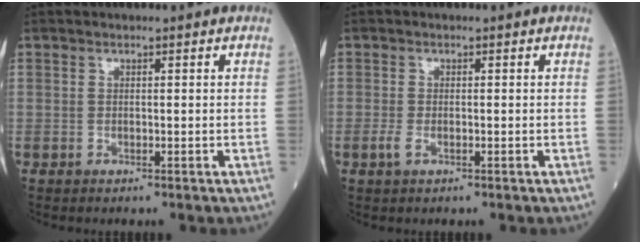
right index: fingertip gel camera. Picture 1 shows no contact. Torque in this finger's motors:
{"motor_torque": [0.10, -0.02, 0.01, 0.00]}